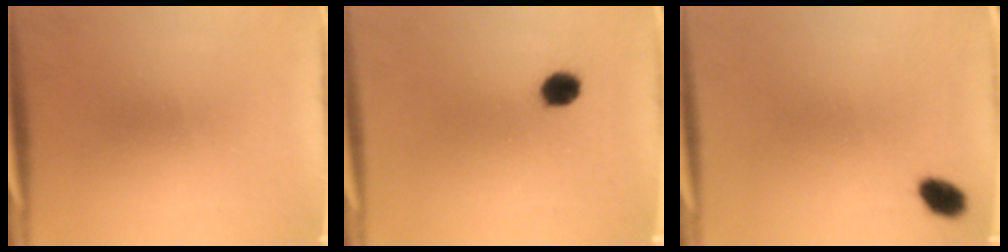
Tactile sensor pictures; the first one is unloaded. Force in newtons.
{"total": 3.8}
{"total": 3.6}